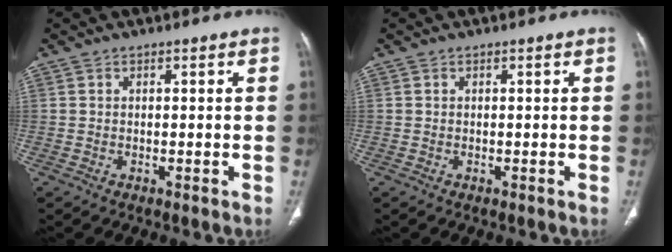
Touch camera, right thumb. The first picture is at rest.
{"total": 0.0}